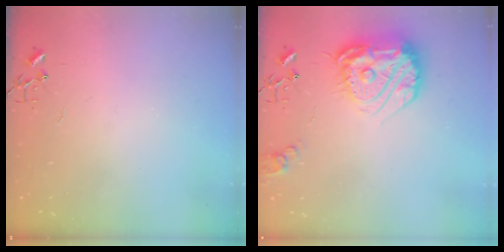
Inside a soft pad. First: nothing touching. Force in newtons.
{"total": 19.8, "press": 19.7, "slide": 2.0}